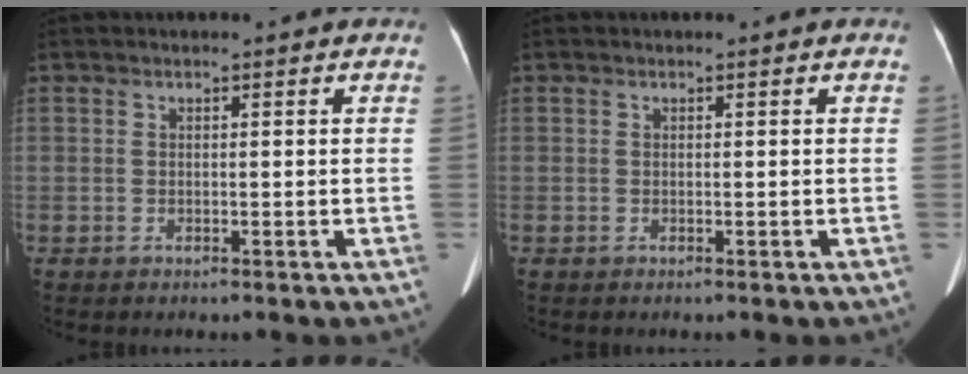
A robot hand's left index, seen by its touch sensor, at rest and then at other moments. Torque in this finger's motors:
{"motor_torque": [0.02, 0.04, -0.01, 0.00]}